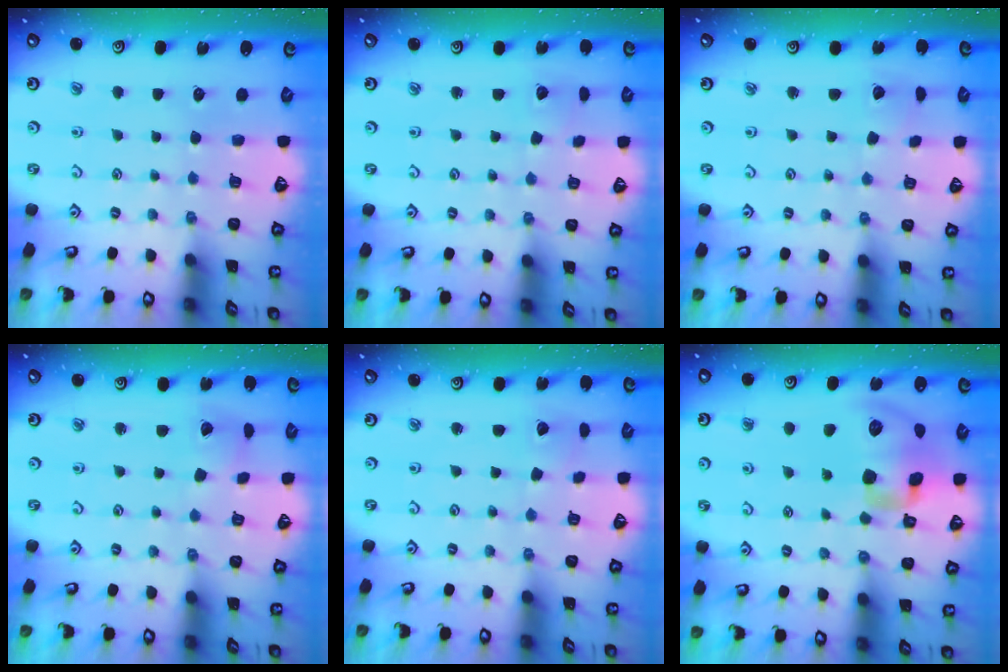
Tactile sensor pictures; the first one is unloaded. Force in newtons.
{"total": 2.5, "press": 2.5, "slide": 0.3}
{"total": 2.1, "press": 2.1, "slide": 0.2}
{"total": 4.7, "press": 4.7, "slide": 0.6}
{"total": 2.4, "press": 2.4, "slide": 0.2}
{"total": 16.8, "press": 16.7, "slide": 2.3}